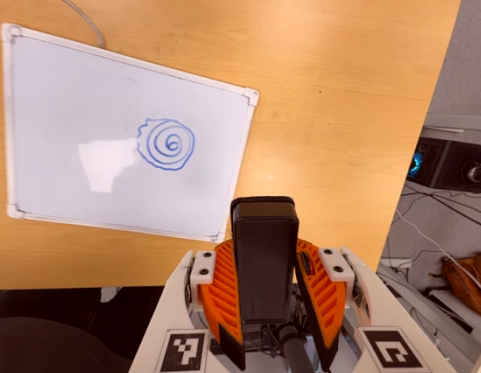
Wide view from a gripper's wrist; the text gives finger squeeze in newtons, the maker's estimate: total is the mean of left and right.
{"total": 7.5, "left": 6.3, "right": 8.7}